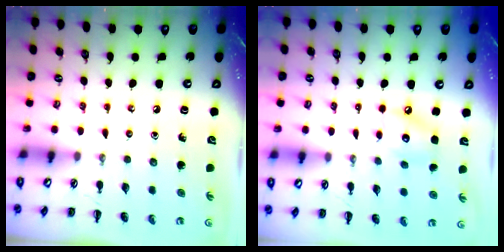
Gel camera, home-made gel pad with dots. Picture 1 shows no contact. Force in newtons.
{"total": 6.4, "press": 6.4, "slide": 0.4}